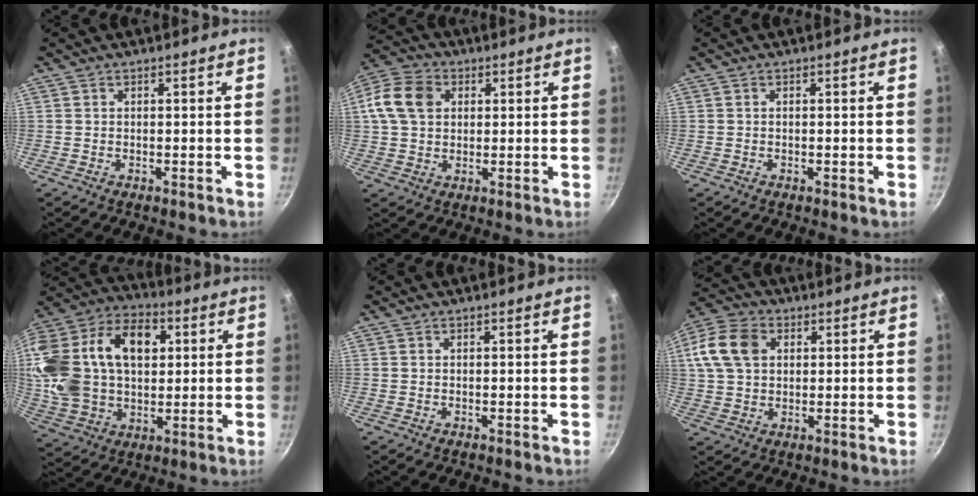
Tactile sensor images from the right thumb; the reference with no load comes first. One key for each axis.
{"total": 10.9, "fx": 2.3, "fy": 8.4, "fz": 6.6, "tx": -0.116, "ty": 0.014, "tz": 0.029}
{"total": 0.0}
{"total": 25.5, "fx": 5.2, "fy": 17.2, "fz": 18.2, "tx": -0.340, "ty": 0.023, "tz": 0.091}
{"total": 0.0}
{"total": 12.6, "fx": 3.2, "fy": 9.3, "fz": 8.0, "tx": -0.156, "ty": 0.016, "tz": 0.049}